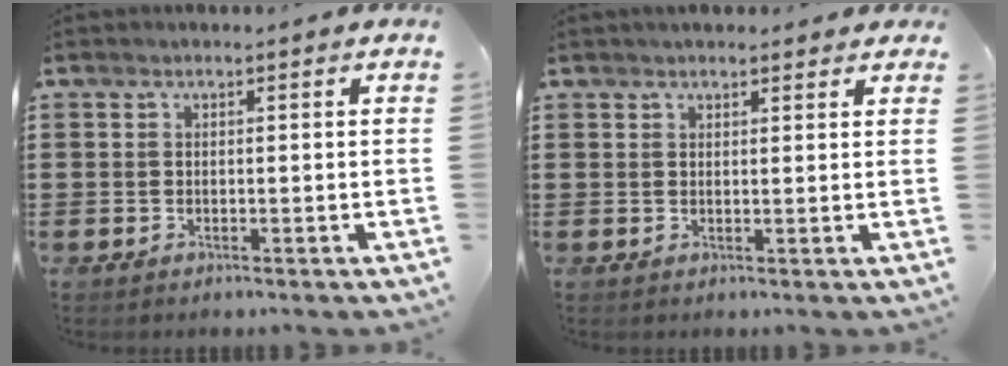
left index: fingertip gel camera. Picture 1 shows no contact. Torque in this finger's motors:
{"motor_torque": [1.70, -0.44, 0.72, 0.06]}